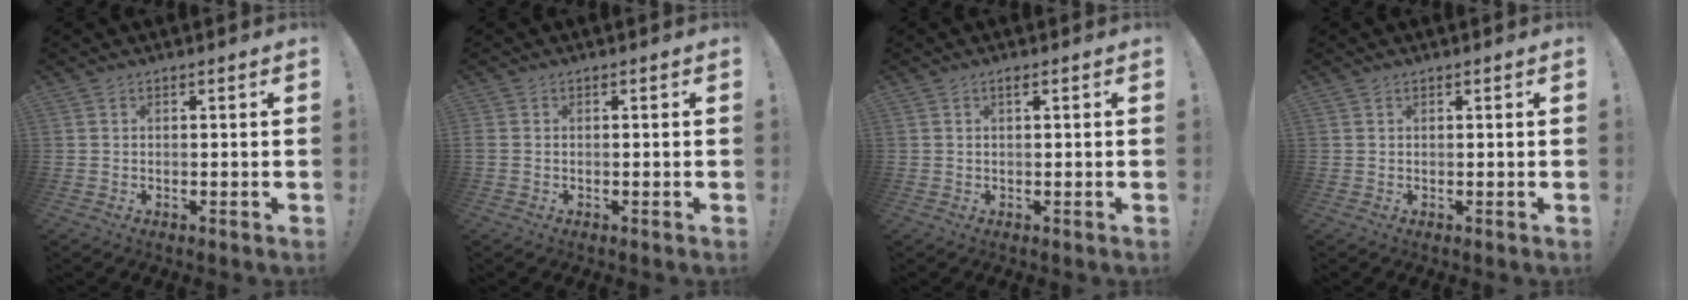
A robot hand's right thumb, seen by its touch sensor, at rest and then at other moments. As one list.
[{"total": 0.0}, {"total": 1.1, "force": [0.5, -0.1, 1.0], "torque": [-0.014, -0.002, 0.007]}, {"total": 0.0}]